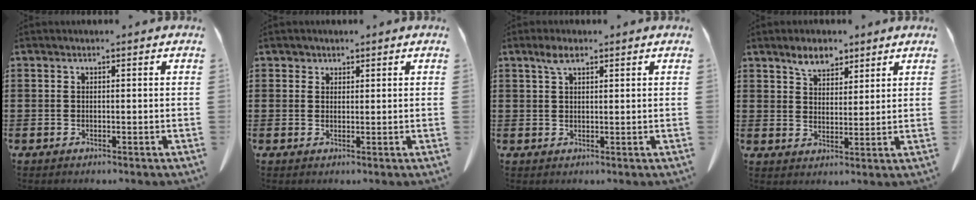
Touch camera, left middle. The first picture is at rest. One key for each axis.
{"total": 1.3, "fx": 1.0, "fy": 0.8, "fz": 0.1, "tx": -0.006, "ty": 0.002, "tz": 0.020}
{"total": 2.8, "fx": 1.7, "fy": 1.1, "fz": 1.9, "tx": -0.043, "ty": 0.004, "tz": 0.031}
{"total": 4.8, "fx": 3.9, "fy": 2.3, "fz": 1.7, "tx": -0.037, "ty": -0.003, "tz": 0.071}